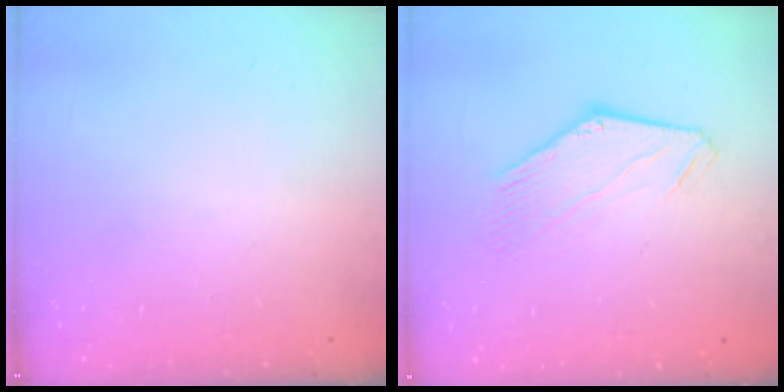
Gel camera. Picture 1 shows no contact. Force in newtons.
{"total": 1.0, "press": 1.0, "slide": 0.2}